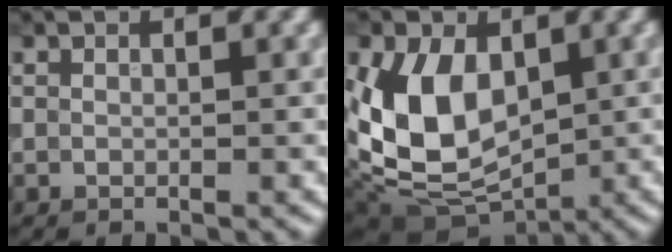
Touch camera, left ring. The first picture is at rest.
{"total": 9.6, "force": [0.6, 6.4, 7.1], "torque": [-0.153, -0.011, 0.009]}